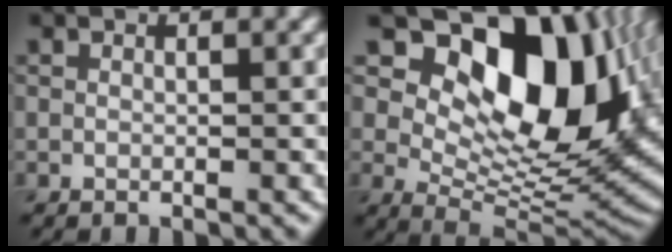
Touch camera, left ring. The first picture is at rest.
{"total": 15.2, "force": [5.9, 8.8, 11.0], "torque": [-0.155, 0.005, 0.103]}